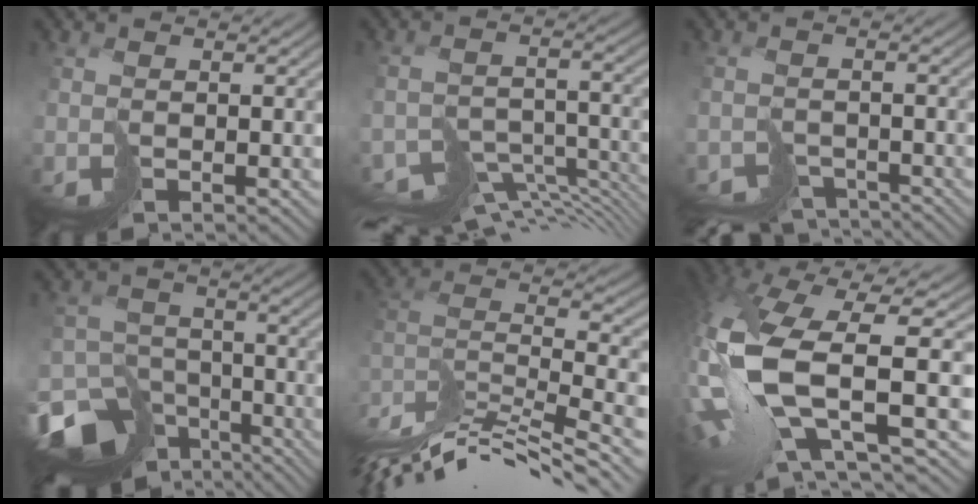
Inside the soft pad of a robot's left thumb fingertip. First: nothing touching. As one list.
[{"total": 10.8, "force": [-9.4, 2.9, 4.4], "torque": [-0.068, -0.009, -0.130]}, {"total": 5.2, "force": [-4.8, 1.8, 1.1], "torque": [-0.005, -0.014, -0.077]}, {"total": 14.9, "force": [-10.0, 9.3, 5.9], "torque": [-0.164, -0.038, -0.145]}, {"total": 13.2, "force": [-8.7, 3.4, 9.4], "torque": [-0.207, 0.007, -0.155]}, {"total": 15.6, "force": [-0.3, 6.1, 14.4], "torque": [-0.358, -0.016, 0.017]}]